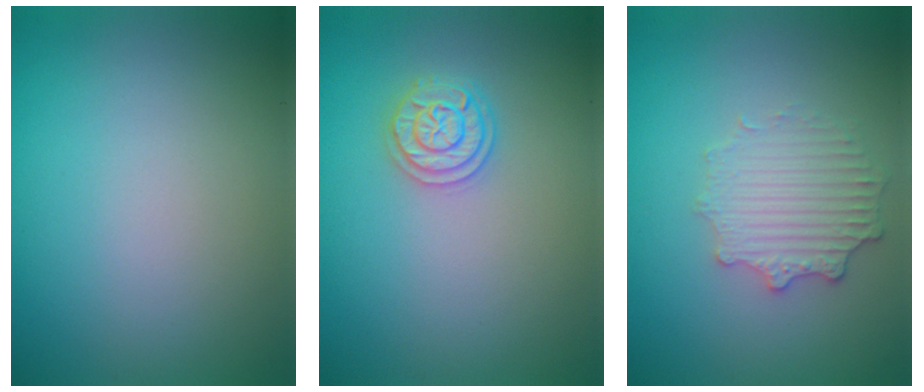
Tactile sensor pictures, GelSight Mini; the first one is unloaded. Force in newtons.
{"total": 2.4, "press": 2.4, "slide": 0.4}
{"total": 2.6, "press": 2.5, "slide": 0.9}